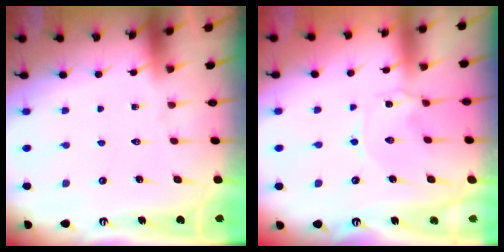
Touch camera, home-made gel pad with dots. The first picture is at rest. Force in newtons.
{"total": 0.6, "press": 0.5, "slide": 0.2}